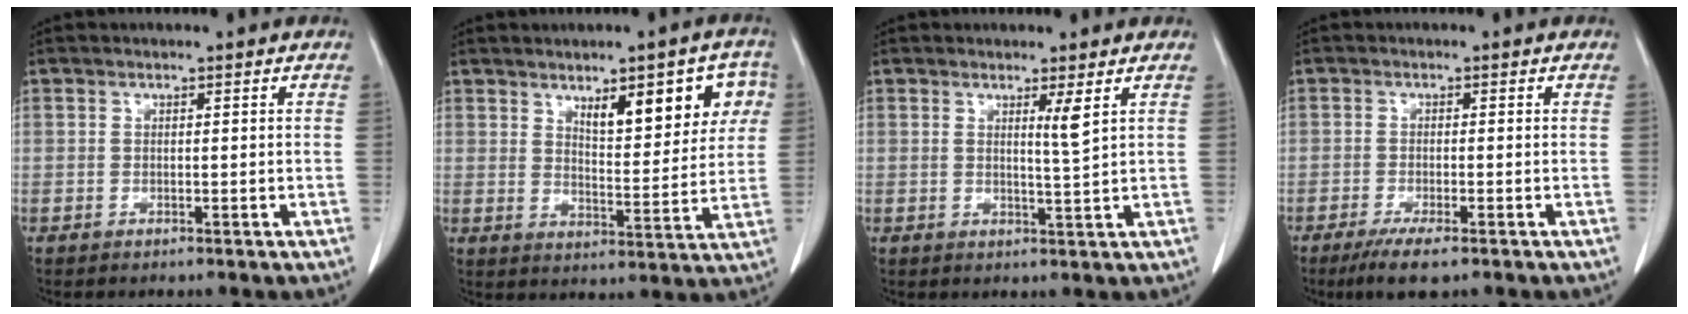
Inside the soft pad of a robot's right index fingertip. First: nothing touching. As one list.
[{"total": 11.2, "force": [5.1, 3.7, 9.3], "torque": [-0.116, 0.012, 0.076]}, {"total": 2.5, "force": [1.2, -0.6, 2.1], "torque": [-0.037, -0.013, 0.023]}, {"total": 4.8, "force": [-3.1, 0.6, 3.7], "torque": [-0.067, -0.014, -0.052]}]